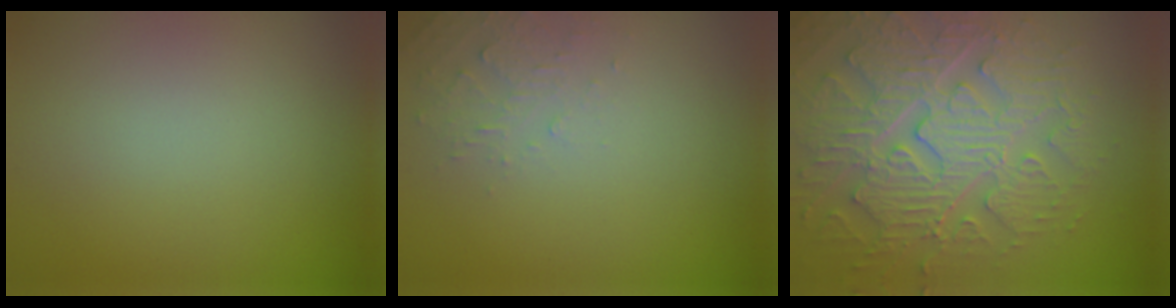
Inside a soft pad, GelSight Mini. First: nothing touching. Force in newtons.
{"total": 1.7, "press": 1.7, "slide": 0.2}
{"total": 8.0, "press": 6.5, "slide": 4.7}